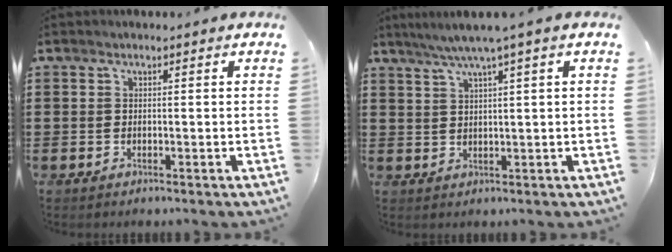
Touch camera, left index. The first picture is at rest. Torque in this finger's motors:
{"motor_torque": [1.04, -1.10, 0.45, 0.14]}